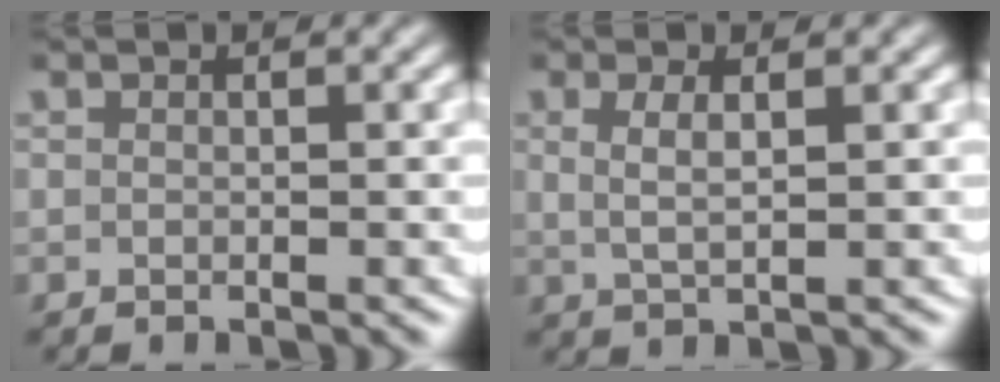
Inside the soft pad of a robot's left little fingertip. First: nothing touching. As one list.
[{"total": 2.5, "force": [0.7, 0.8, 2.2], "torque": [-0.042, 0.000, 0.018]}]